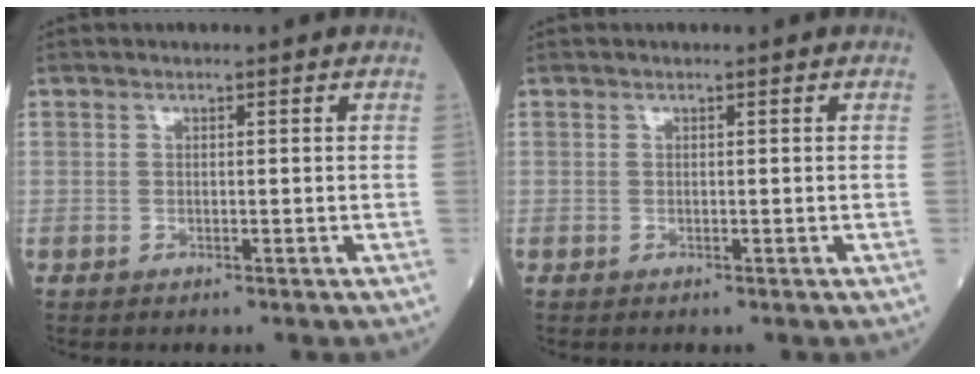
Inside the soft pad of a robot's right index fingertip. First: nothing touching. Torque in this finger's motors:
{"motor_torque": [0.00, 0.00, 0.00, -0.01]}